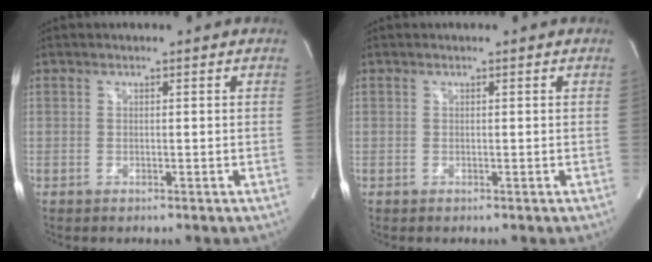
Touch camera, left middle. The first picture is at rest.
{"total": 0.0}